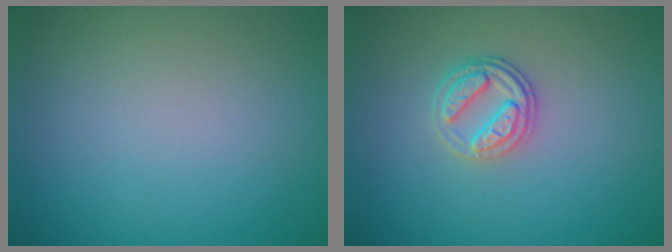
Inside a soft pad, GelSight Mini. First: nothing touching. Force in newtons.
{"total": 2.7, "press": 2.4, "slide": 1.1}